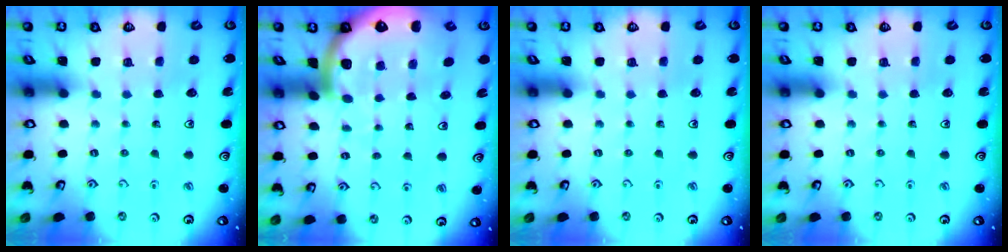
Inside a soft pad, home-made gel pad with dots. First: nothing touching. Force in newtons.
{"total": 5.2, "press": 5.2, "slide": 0.6}
{"total": 0.0}
{"total": 0.0}